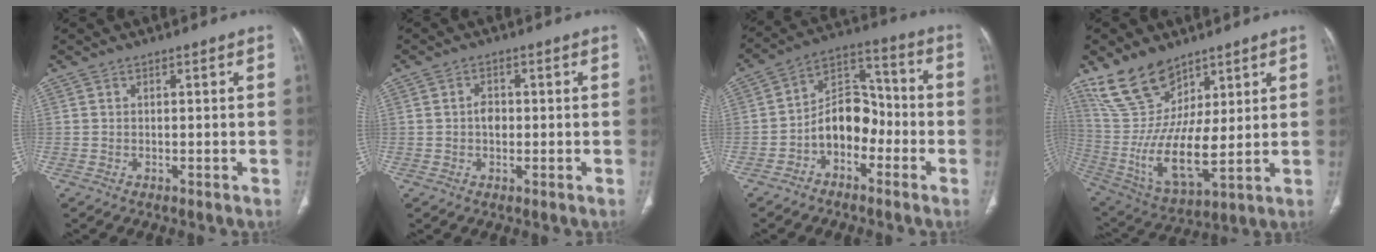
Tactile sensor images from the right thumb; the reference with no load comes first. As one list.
[{"total": 2.5, "force": [-0.1, 1.8, 1.7], "torque": [-0.025, 0.006, -0.004]}, {"total": 10.8, "force": [-3.6, 7.5, 6.8], "torque": [-0.079, 0.057, -0.073]}, {"total": 16.7, "force": [9.4, 8.6, 10.8], "torque": [-0.185, -0.048, 0.203]}]